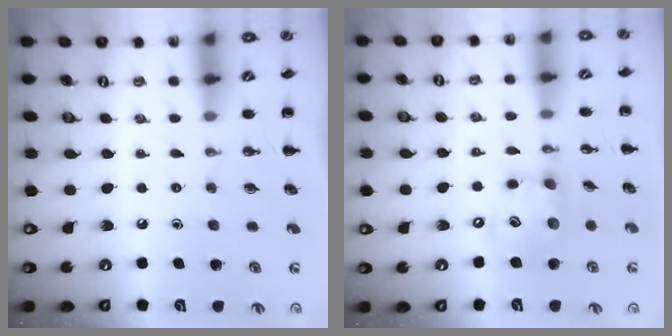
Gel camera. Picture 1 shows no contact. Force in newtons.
{"total": 11.6, "press": 11.4, "slide": 2.1}